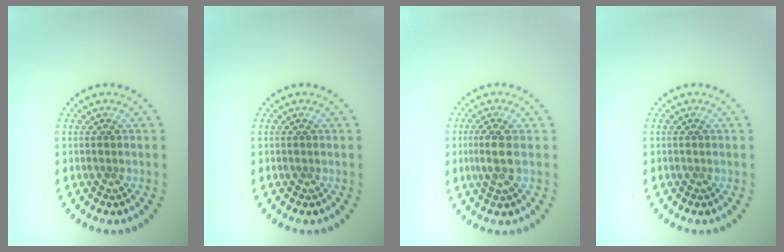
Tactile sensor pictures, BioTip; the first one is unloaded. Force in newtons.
{"total": 0.0}
{"total": 2.4, "press": 2.2, "slide": 1.0}
{"total": 0.0}